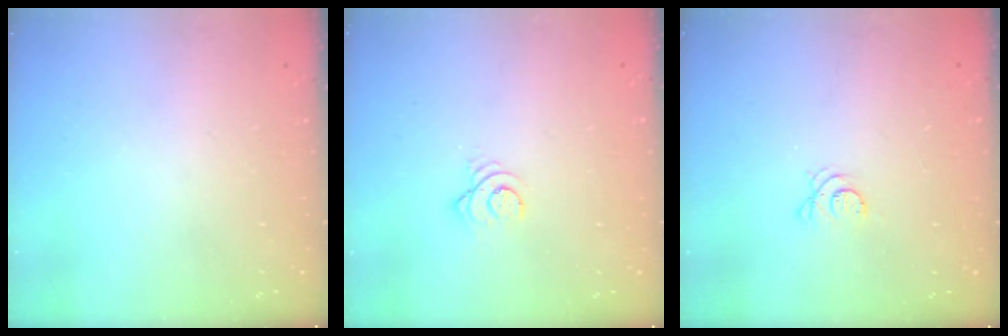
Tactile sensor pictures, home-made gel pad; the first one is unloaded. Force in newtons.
{"total": 3.0, "press": 2.9, "slide": 0.4}
{"total": 3.5, "press": 3.4, "slide": 0.7}